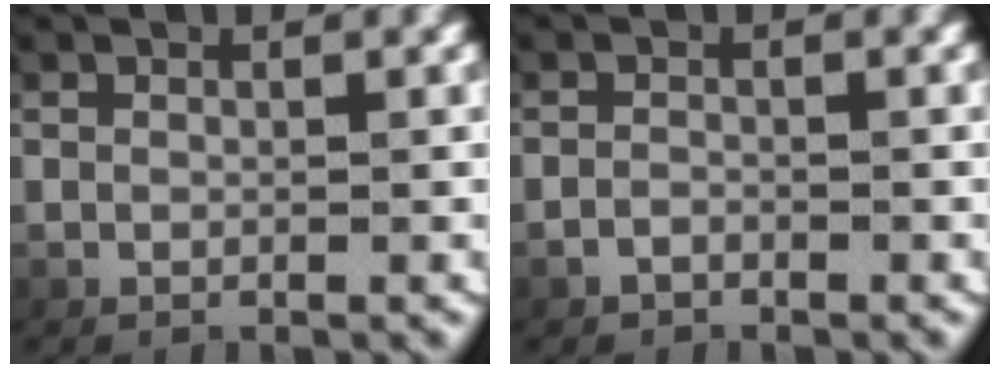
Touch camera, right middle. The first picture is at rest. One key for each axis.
{"total": 0.9, "fx": -0.9, "fy": 0.1, "fz": -0.1, "tx": -0.005, "ty": -0.006, "tz": -0.013}